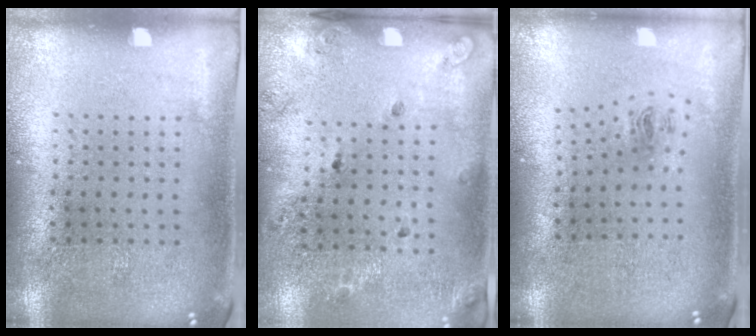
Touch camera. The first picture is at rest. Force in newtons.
{"total": 1.4, "press": 1.3, "slide": 0.7}
{"total": 1.0, "press": 0.4, "slide": 0.9}